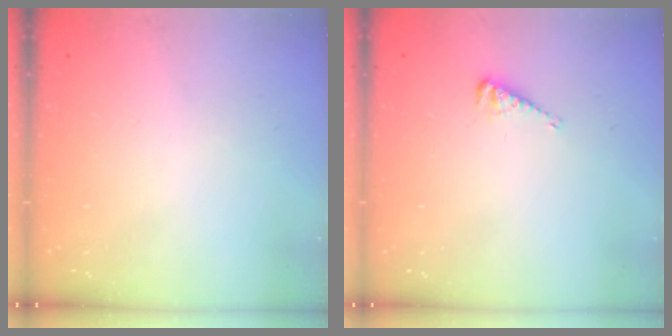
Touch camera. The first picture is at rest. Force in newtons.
{"total": 4.4, "press": 4.4, "slide": 0.4}